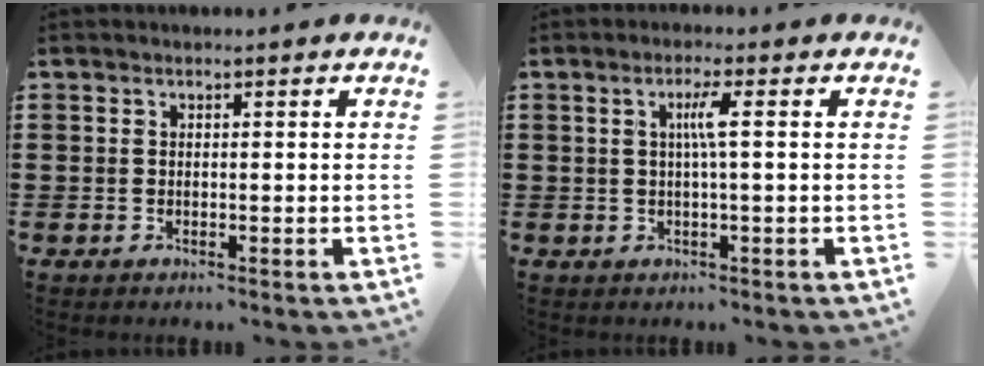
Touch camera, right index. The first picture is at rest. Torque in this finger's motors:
{"motor_torque": [0.68, -0.04, 0.07, 0.11]}